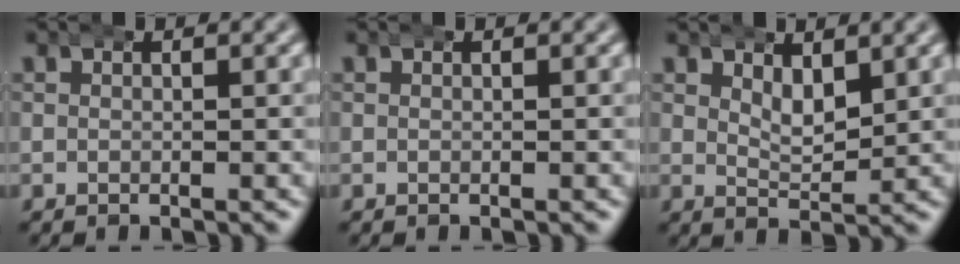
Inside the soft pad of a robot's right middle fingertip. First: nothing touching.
{"total": 0.0}
{"total": 2.6, "force": [1.8, 0.9, 1.6], "torque": [-0.027, -0.015, 0.035]}